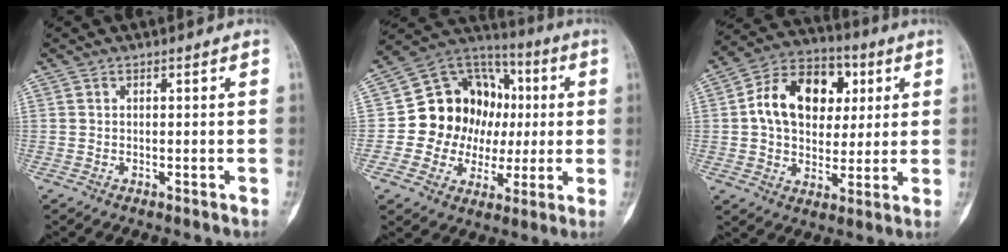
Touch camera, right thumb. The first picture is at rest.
{"total": 18.7, "force": [0.4, 15.6, 10.2], "torque": [-0.102, 0.039, 0.015]}
{"total": 16.9, "force": [3.3, 12.2, 11.2], "torque": [-0.149, 0.014, 0.049]}